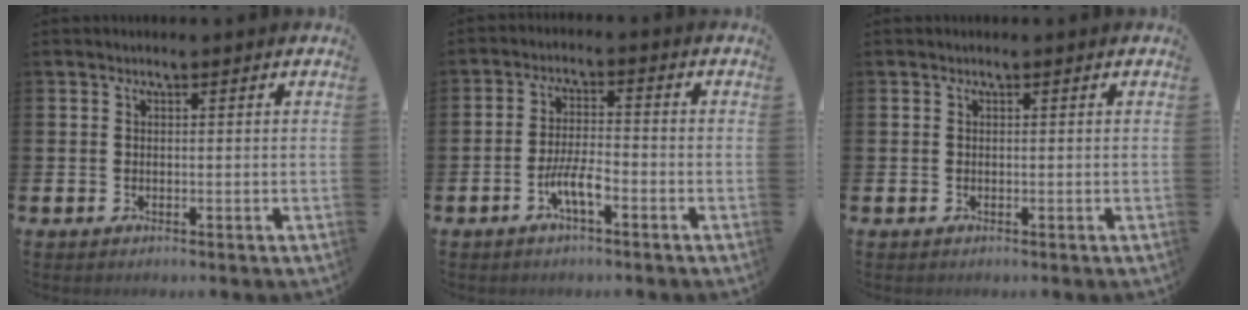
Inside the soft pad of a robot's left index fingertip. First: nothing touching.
{"total": 4.3, "force": [-2.0, 1.1, 3.6], "torque": [-0.077, 0.005, -0.041]}
{"total": 0.0}